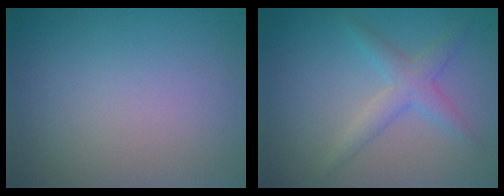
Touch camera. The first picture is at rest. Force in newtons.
{"total": 2.5, "press": 2.5, "slide": 0.1}